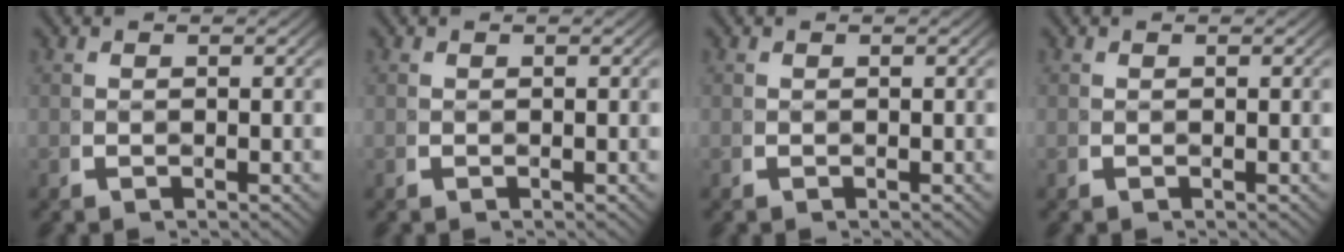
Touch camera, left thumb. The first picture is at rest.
{"total": 0.0}
{"total": 0.0}
{"total": 0.0}